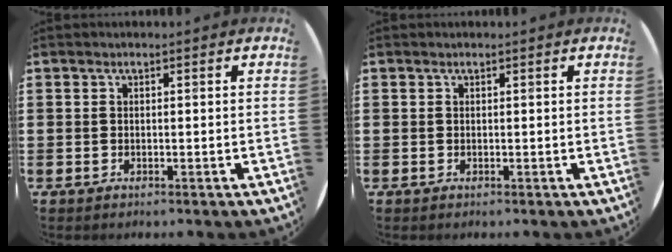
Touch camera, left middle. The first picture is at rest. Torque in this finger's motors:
{"motor_torque": [-0.09, -0.03, -0.01, 0.00]}